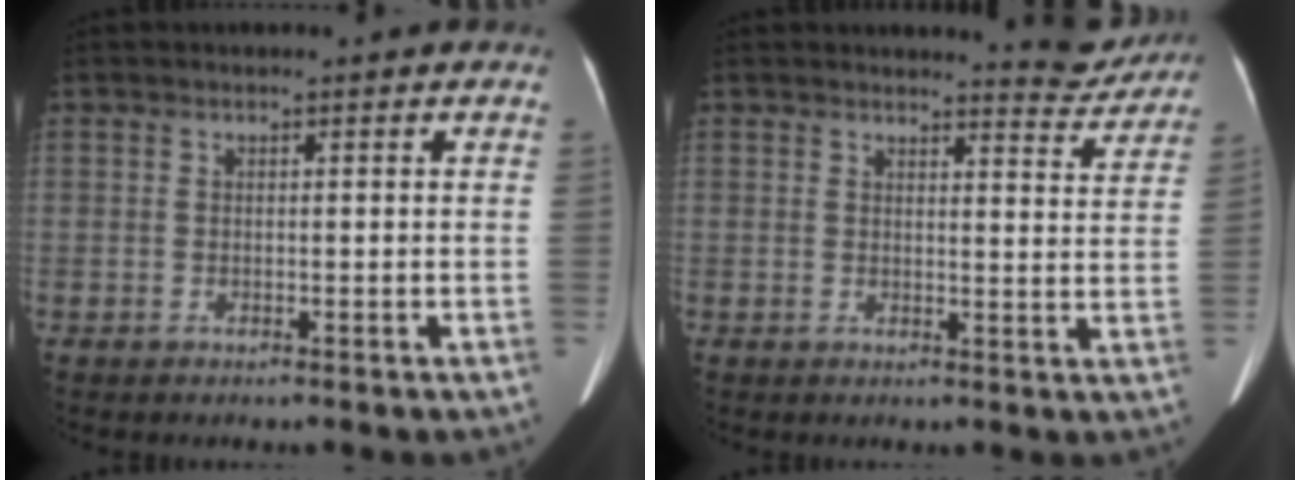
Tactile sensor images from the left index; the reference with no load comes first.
{"total": 5.4, "force": [5.4, 0.5, 0.1], "torque": [0.001, -0.028, 0.052]}